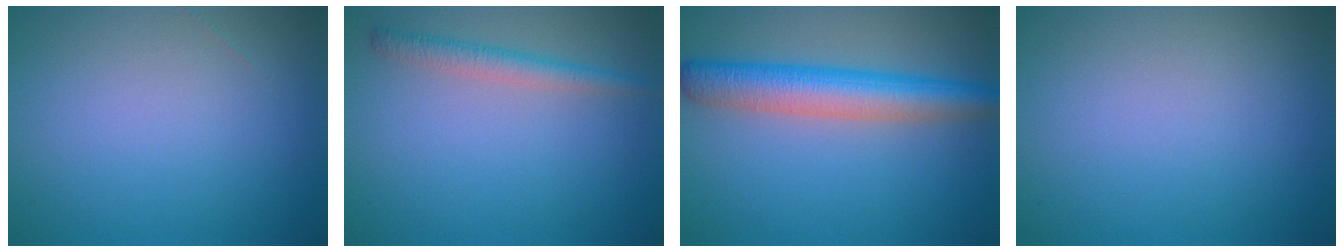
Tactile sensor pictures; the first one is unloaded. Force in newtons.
{"total": 2.1, "press": 2.1, "slide": 0.1}
{"total": 5.9, "press": 5.9, "slide": 0.1}
{"total": 0.0}